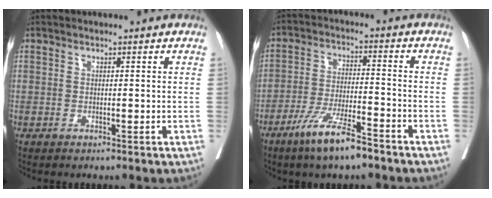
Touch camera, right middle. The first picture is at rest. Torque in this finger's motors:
{"motor_torque": [1.17, -0.84, 0.48, 0.10]}